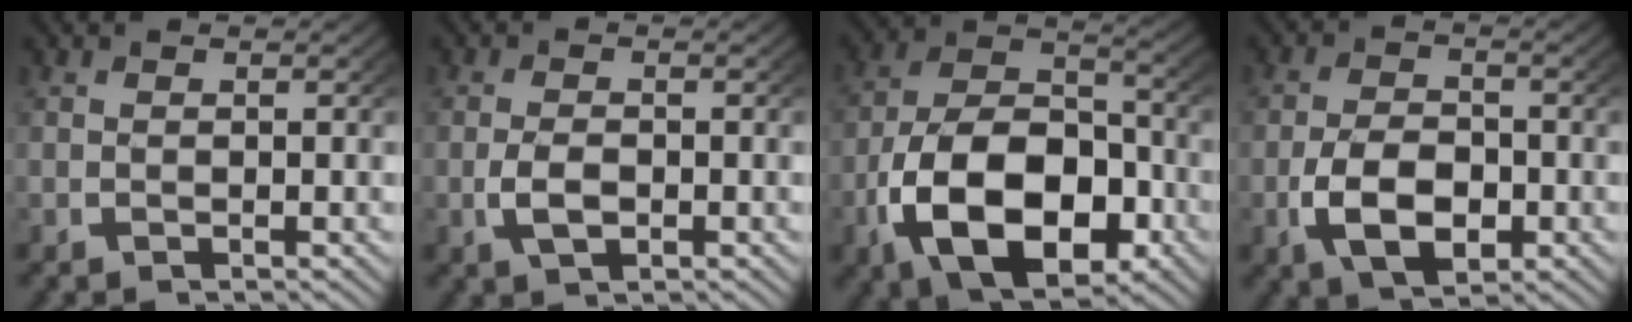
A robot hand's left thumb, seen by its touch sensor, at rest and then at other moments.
{"total": 2.7, "force": [-0.5, 1.7, 2.1], "torque": [-0.050, -0.010, -0.004]}
{"total": 14.7, "force": [-3.3, 9.6, 10.7], "torque": [-0.234, -0.057, -0.031]}
{"total": 6.8, "force": [-1.4, 4.5, 4.9], "torque": [-0.109, -0.029, -0.011]}